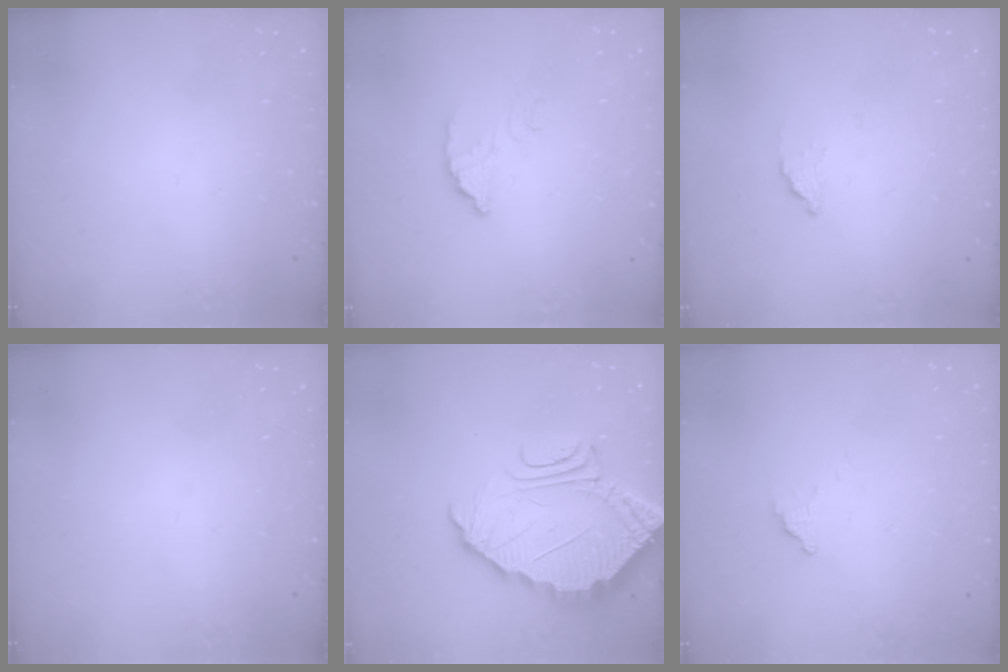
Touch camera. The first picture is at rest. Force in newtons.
{"total": 2.4, "press": 2.4, "slide": 0.3}
{"total": 1.9, "press": 1.9, "slide": 0.1}
{"total": 0.0}
{"total": 11.1, "press": 11.1, "slide": 0.8}
{"total": 3.2, "press": 3.2, "slide": 0.1}